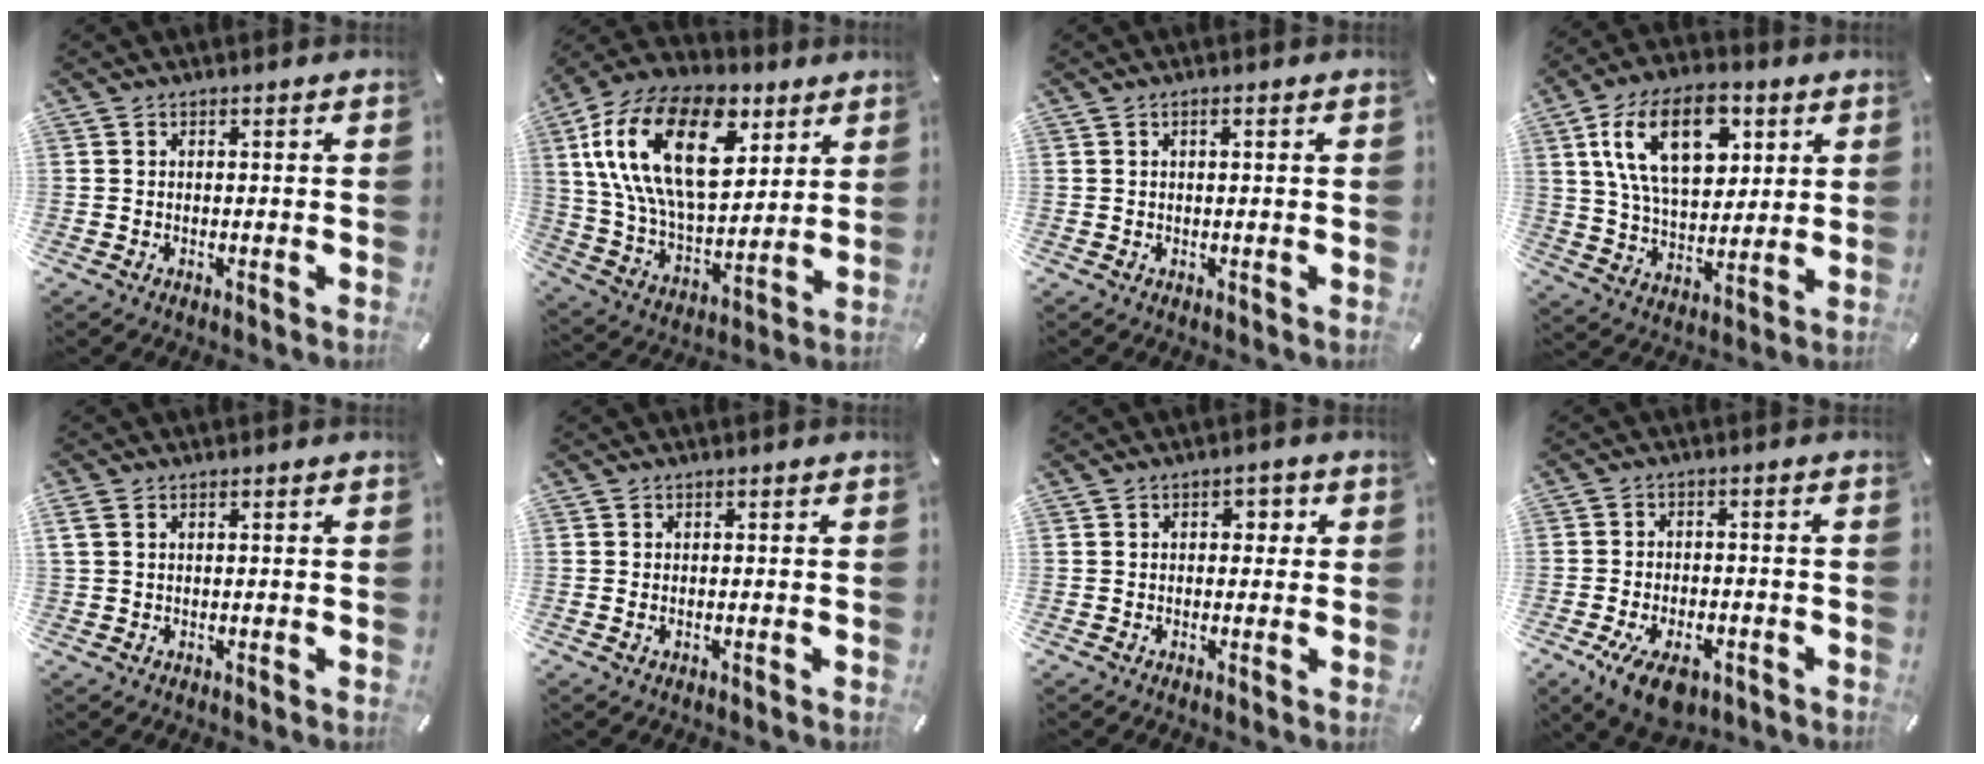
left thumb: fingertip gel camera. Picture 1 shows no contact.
{"total": 24.3, "force": [9.9, 14.3, 17.0], "torque": [-0.340, -0.032, 0.166]}
{"total": 0.8, "force": [0.2, 0.0, 0.8], "torque": [-0.015, 0.001, 0.004]}
{"total": 18.4, "force": [7.1, 10.9, 13.0], "torque": [-0.243, -0.001, 0.121]}
{"total": 1.5, "force": [0.7, 0.9, 0.9], "torque": [-0.021, 0.002, 0.012]}
{"total": 0.7, "force": [0.0, 0.3, 0.6], "torque": [-0.005, -0.002, -0.002]}
{"total": 2.4, "force": [0.3, 1.8, 1.5], "torque": [-0.007, 0.000, -0.004]}
{"total": 7.9, "force": [-4.1, 4.4, 5.2], "torque": [-0.102, 0.015, -0.070]}